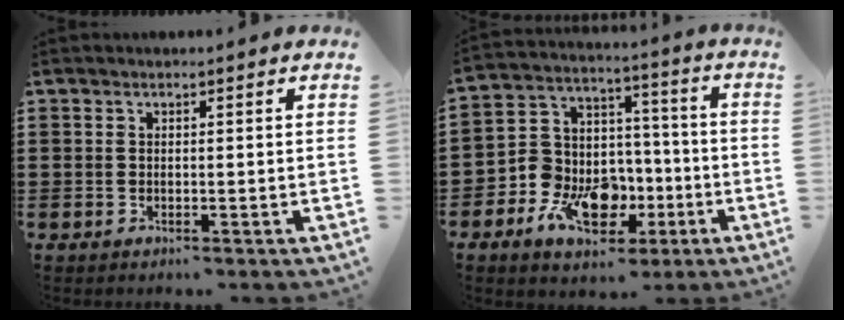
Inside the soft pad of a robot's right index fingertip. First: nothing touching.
{"total": 11.6, "force": [-5.1, 8.9, 5.5], "torque": [-0.130, 0.022, -0.088]}